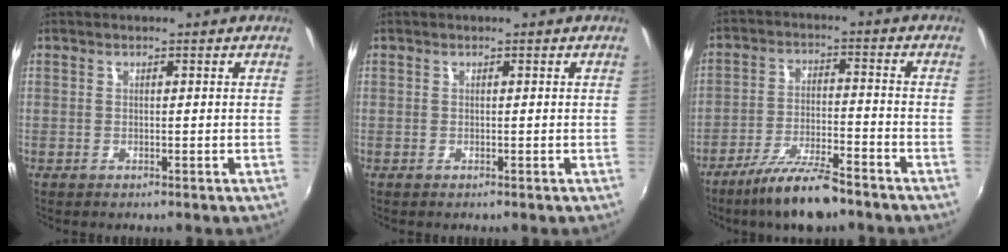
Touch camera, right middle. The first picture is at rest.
{"total": 0.0}
{"total": 10.7, "force": [-8.5, 2.1, 6.1], "torque": [-0.132, -0.013, -0.147]}